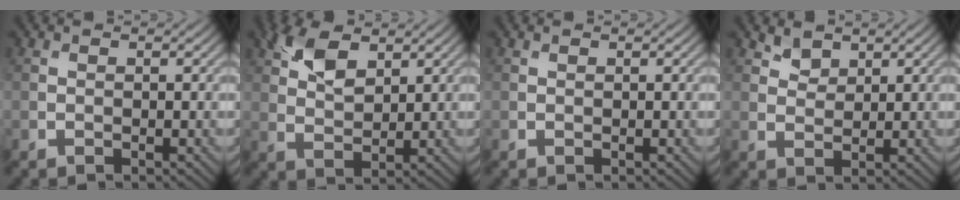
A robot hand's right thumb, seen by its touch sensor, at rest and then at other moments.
{"total": 5.8, "force": [3.3, 2.9, 3.8], "torque": [-0.087, 0.004, 0.066]}
{"total": 0.0}
{"total": 2.2, "force": [1.7, 1.2, 0.7], "torque": [-0.017, -0.005, 0.035]}